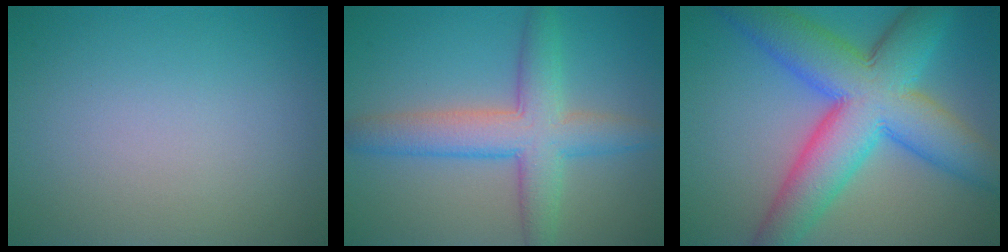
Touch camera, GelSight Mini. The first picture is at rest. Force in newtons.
{"total": 6.1, "press": 6.1, "slide": 0.2}
{"total": 11.9, "press": 11.9, "slide": 0.3}